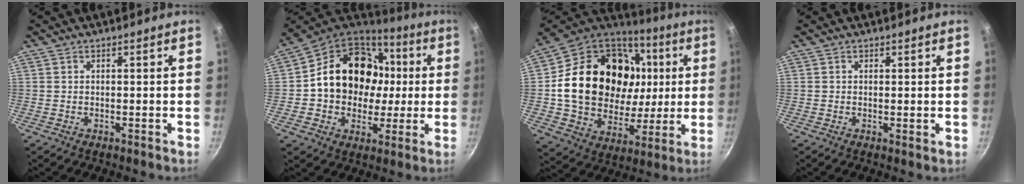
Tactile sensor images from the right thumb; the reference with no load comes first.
{"total": 21.7, "force": [2.3, 17.6, 12.5], "torque": [-0.187, 0.039, 0.038]}
{"total": 29.9, "force": [5.0, 22.2, 19.5], "torque": [-0.317, 0.019, 0.094]}
{"total": 0.7, "force": [0.2, 0.2, 0.7], "torque": [-0.010, -0.005, 0.000]}